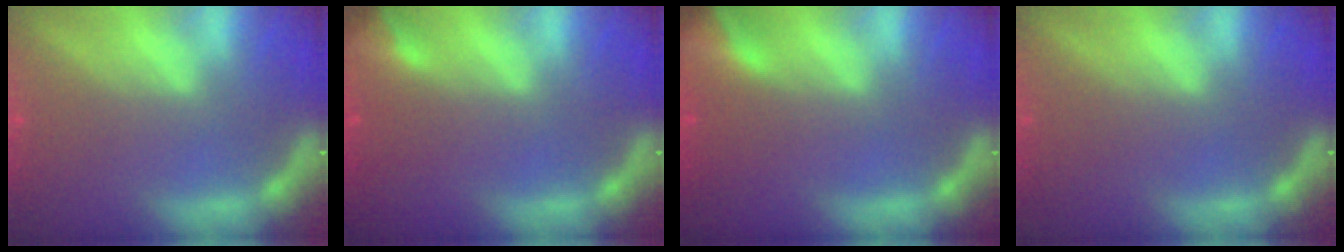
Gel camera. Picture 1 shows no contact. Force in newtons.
{"total": 2.4}
{"total": 3.9}
{"total": 0.0}